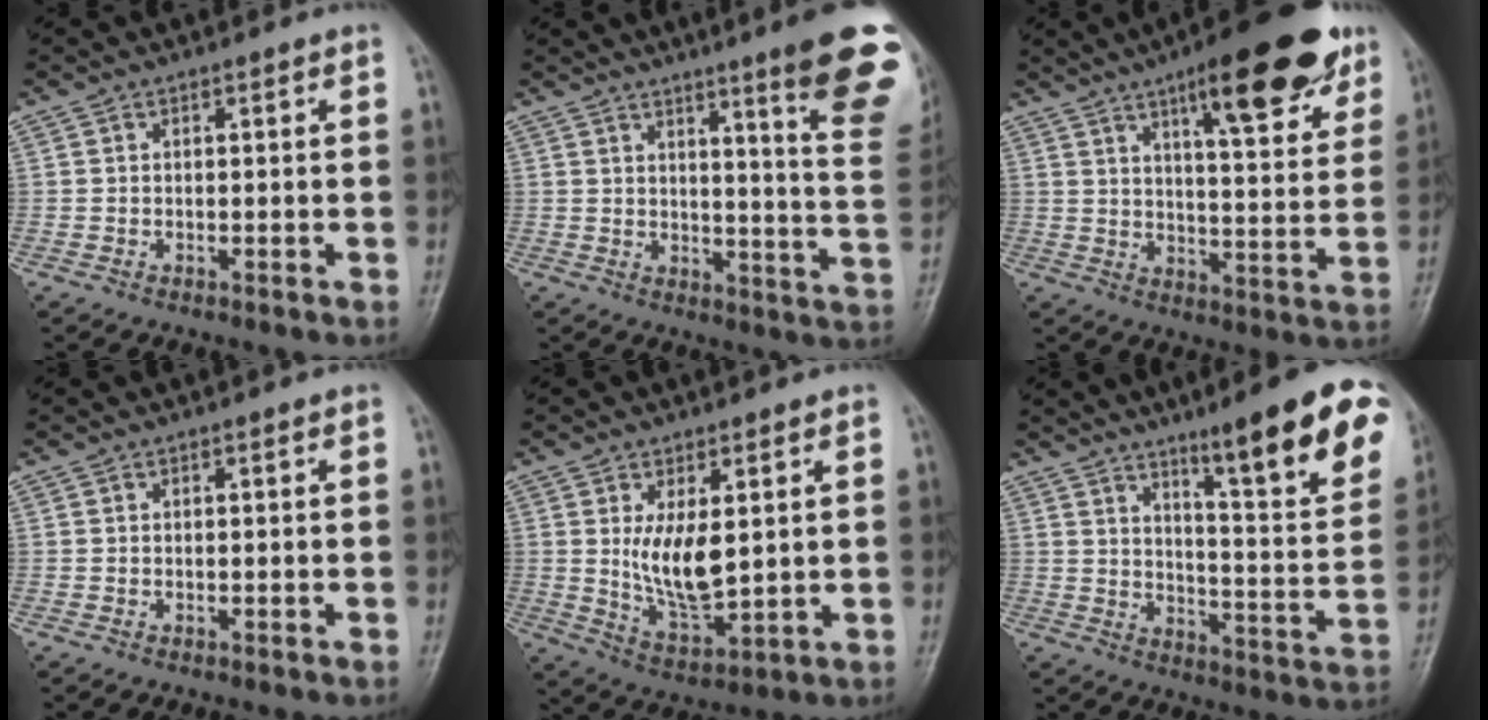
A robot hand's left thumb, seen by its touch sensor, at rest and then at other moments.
{"total": 17.8, "force": [10.8, 1.8, 14.1], "torque": [-0.148, -0.064, 0.127]}
{"total": 19.1, "force": [11.3, 5.4, 14.4], "torque": [-0.167, -0.042, 0.164]}
{"total": 0.0}
{"total": 9.2, "force": [1.6, 4.2, 8.0], "torque": [-0.129, -0.029, 0.045]}
{"total": 19.7, "force": [11.7, 3.3, 15.5], "torque": [-0.172, -0.058, 0.168]}